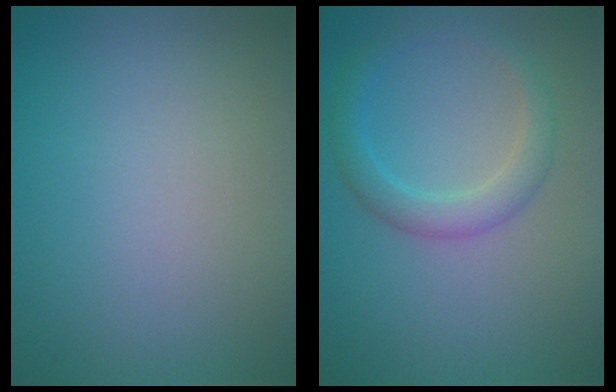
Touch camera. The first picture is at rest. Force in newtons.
{"total": 2.7, "press": 2.7, "slide": 0.1}